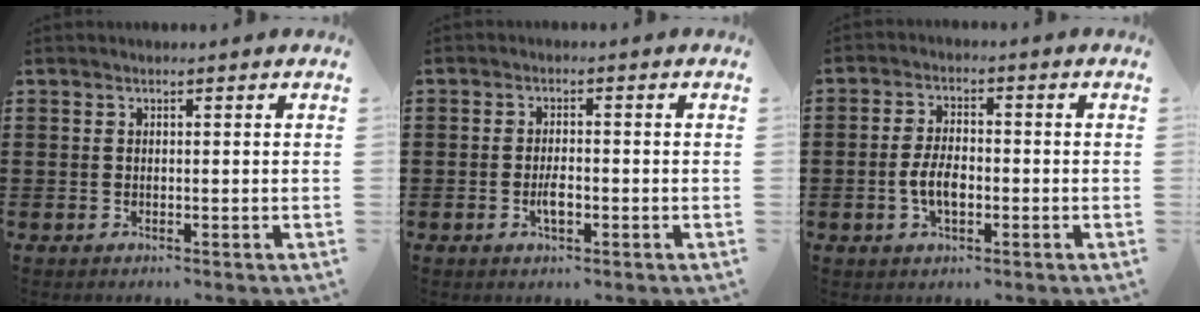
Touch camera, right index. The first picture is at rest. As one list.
[{"total": 3.0, "force": [-1.0, 0.8, 2.7], "torque": [-0.056, -0.007, -0.019]}, {"total": 4.8, "force": [-1.2, 2.3, 4.1], "torque": [-0.093, 0.000, -0.027]}]